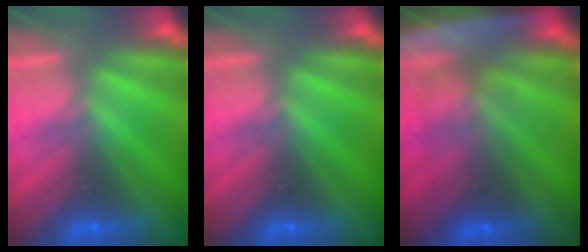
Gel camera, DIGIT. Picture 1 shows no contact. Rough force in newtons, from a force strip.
{"total": 0.0}
{"total": 5.7}